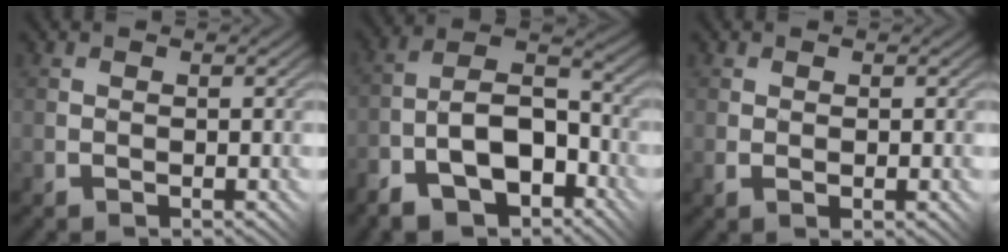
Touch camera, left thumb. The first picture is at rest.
{"total": 11.1, "force": [-6.4, 5.3, 7.4], "torque": [-0.134, -0.002, -0.124]}
{"total": 1.9, "force": [-0.5, 0.8, 1.7], "torque": [-0.031, -0.006, -0.003]}